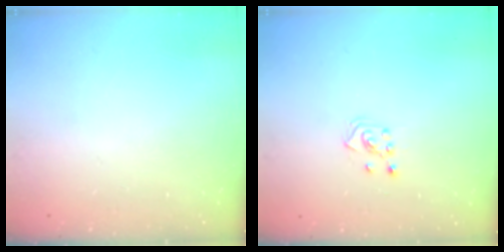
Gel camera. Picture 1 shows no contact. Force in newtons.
{"total": 3.4, "press": 3.4, "slide": 0.6}